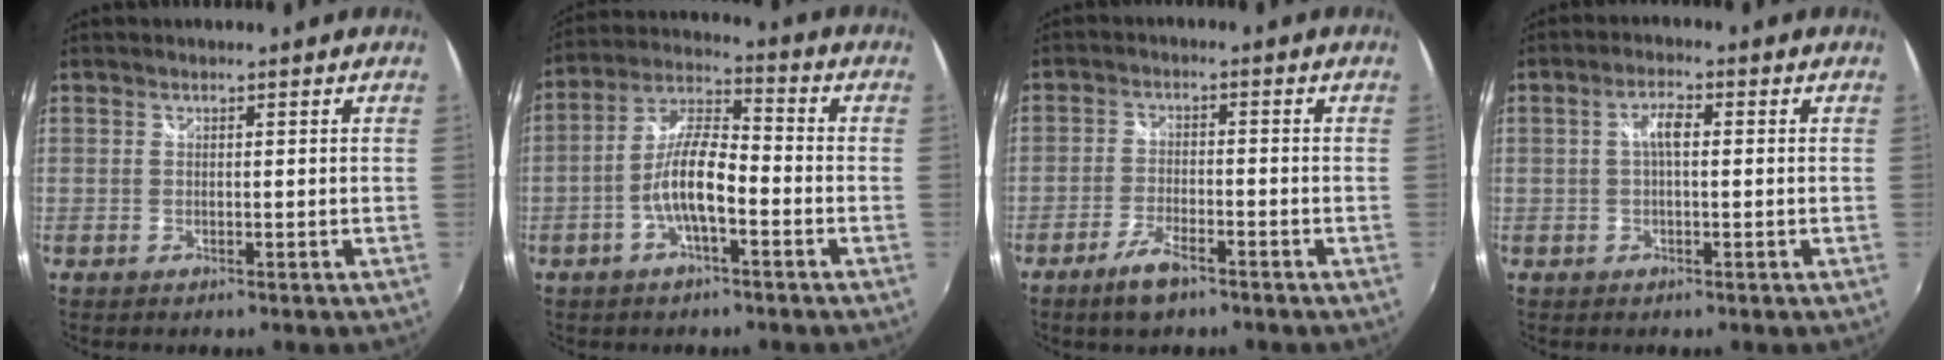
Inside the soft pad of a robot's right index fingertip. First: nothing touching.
{"total": 9.5, "force": [-3.4, 2.7, 8.4], "torque": [-0.179, 0.013, -0.064]}
{"total": 5.7, "force": [-4.1, 1.9, 3.6], "torque": [-0.089, -0.006, -0.076]}
{"total": 3.3, "force": [0.2, 1.1, 3.1], "torque": [-0.059, 0.009, 0.003]}